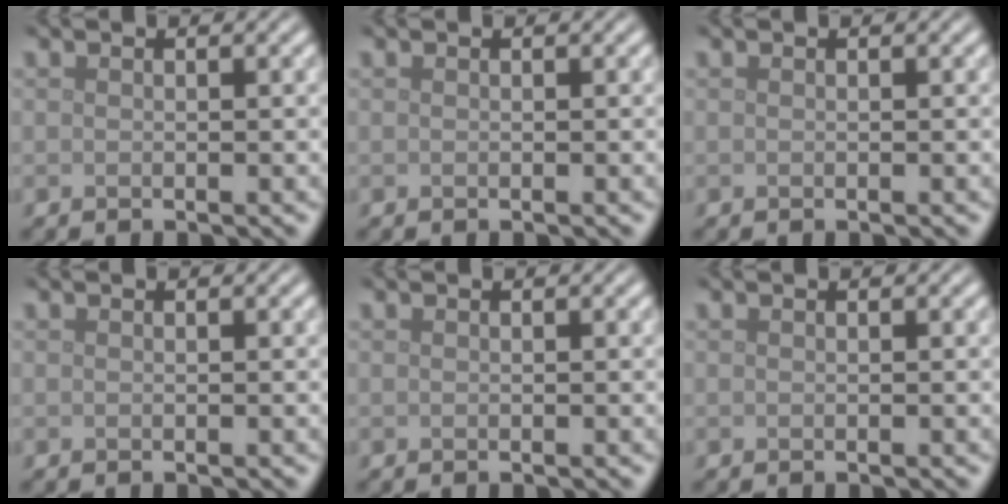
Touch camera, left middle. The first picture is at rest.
{"total": 0.0}
{"total": 0.0}
{"total": 0.0}
{"total": 0.0}
{"total": 0.0}